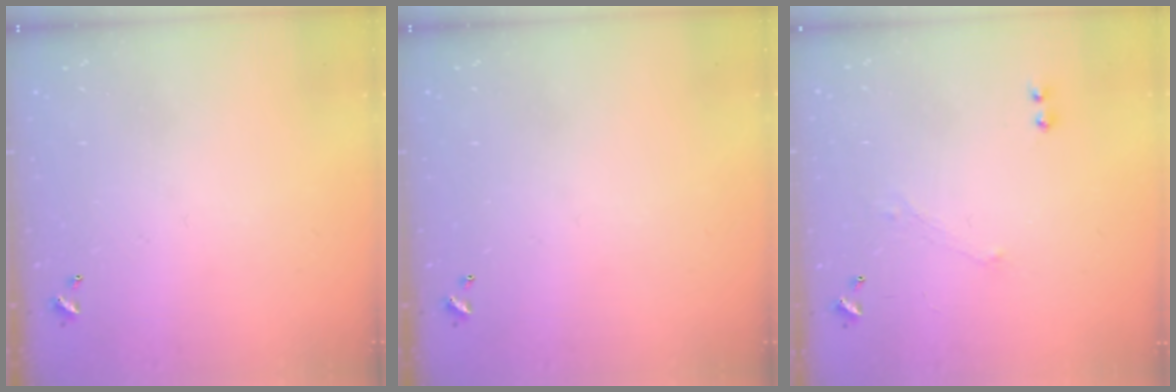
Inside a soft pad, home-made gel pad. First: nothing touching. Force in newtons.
{"total": 0.0}
{"total": 1.0, "press": 0.9, "slide": 0.5}